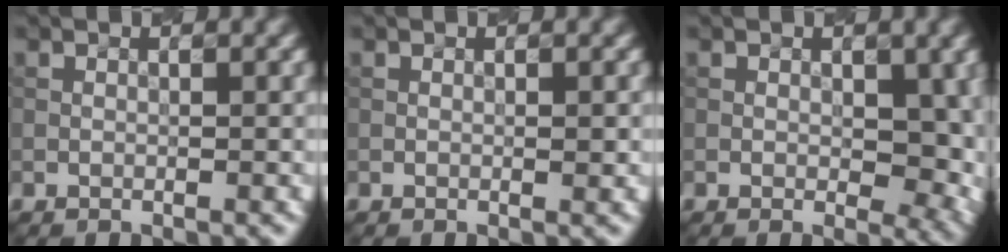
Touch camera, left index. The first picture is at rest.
{"total": 0.6, "force": [0.0, 0.1, 0.5], "torque": [-0.009, -0.002, 0.001]}
{"total": 4.6, "force": [0.3, 2.5, 3.8], "torque": [-0.045, -0.009, 0.007]}